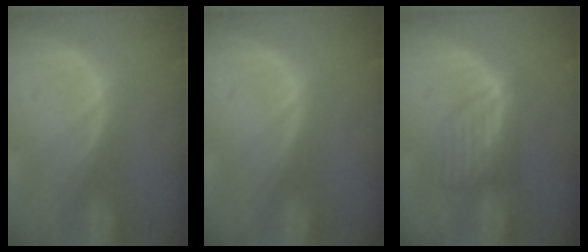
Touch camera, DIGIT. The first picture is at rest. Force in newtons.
{"total": 0.0}
{"total": 6.1, "press": 5.5, "slide": 2.7}